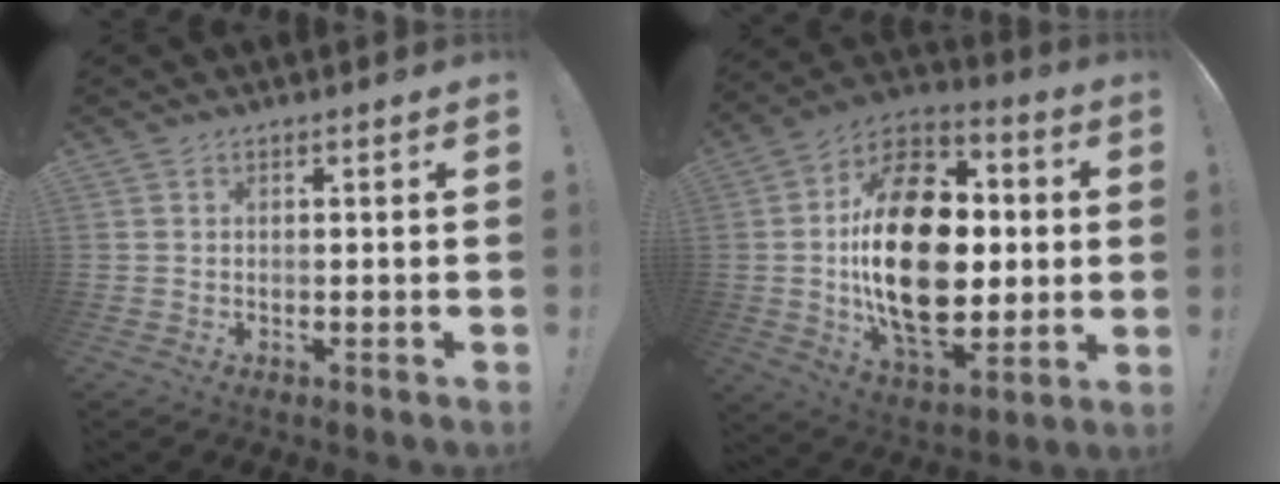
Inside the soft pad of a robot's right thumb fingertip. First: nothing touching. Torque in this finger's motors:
{"motor_torque": [0.26, 1.43, 2.77, 0.00, 0.78]}